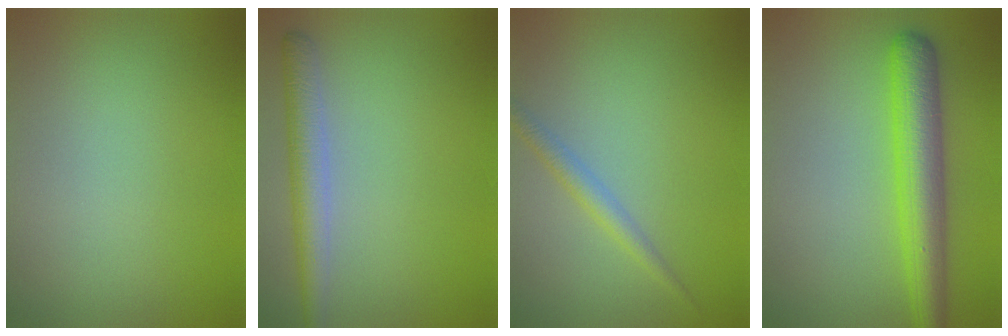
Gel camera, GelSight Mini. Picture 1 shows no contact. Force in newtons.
{"total": 3.4, "press": 3.4, "slide": 0.1}
{"total": 1.7, "press": 1.7, "slide": 0.0}
{"total": 5.6, "press": 5.6, "slide": 0.1}